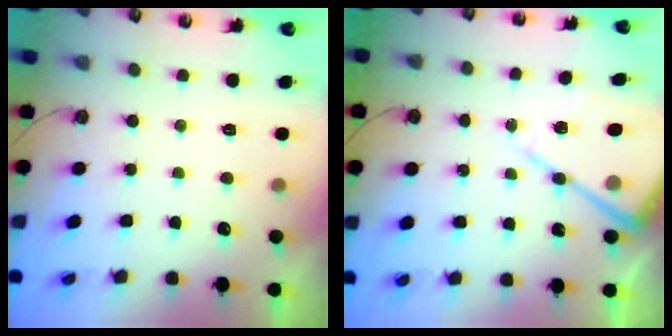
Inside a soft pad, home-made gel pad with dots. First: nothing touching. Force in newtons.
{"total": 13.4, "press": 13.4, "slide": 1.5}